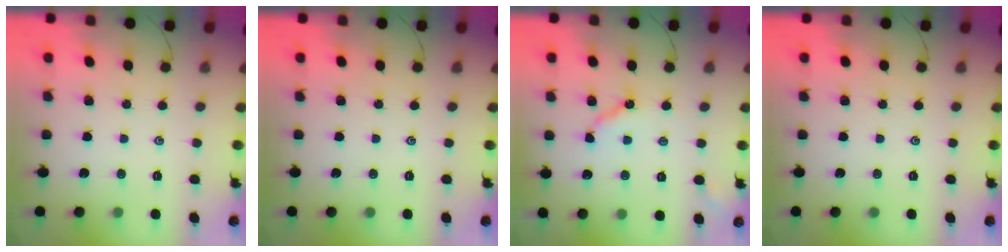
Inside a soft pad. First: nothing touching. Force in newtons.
{"total": 0.0}
{"total": 6.3, "press": 6.3, "slide": 0.6}
{"total": 0.0}